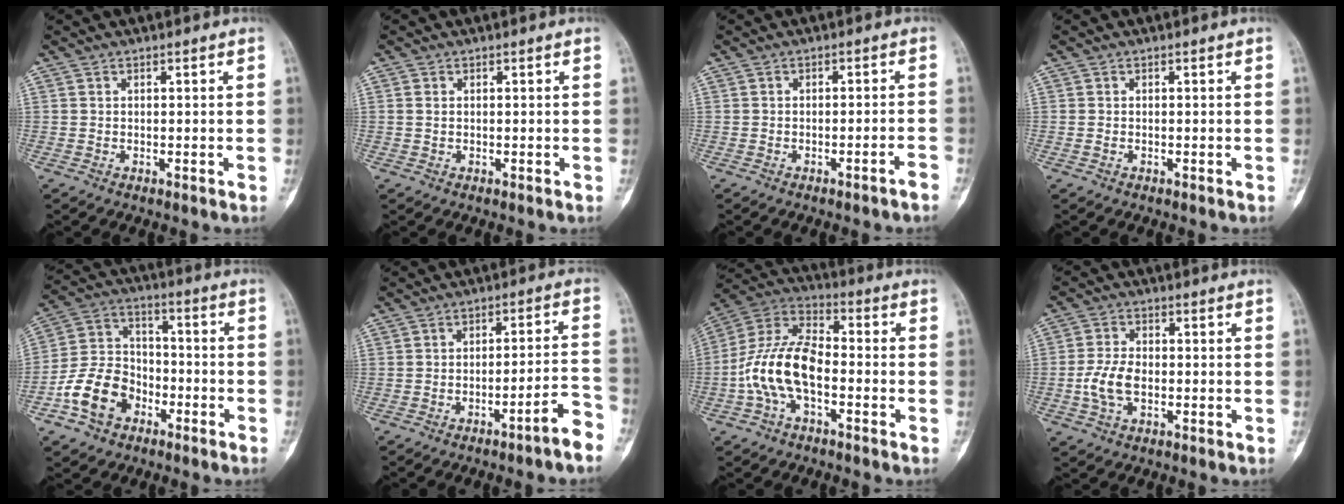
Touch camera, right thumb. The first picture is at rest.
{"total": 1.1, "force": [0.0, 0.8, 0.7], "torque": [-0.019, -0.001, -0.001]}
{"total": 2.4, "force": [-1.8, -0.2, 1.6], "torque": [-0.035, 0.014, -0.021]}
{"total": 0.6, "force": [-0.2, 0.4, 0.4], "torque": [-0.019, 0.004, -0.003]}
{"total": 12.4, "force": [-6.1, 8.8, 6.3], "torque": [-0.102, 0.060, -0.116]}
{"total": 7.1, "force": [-4.8, 0.3, 5.2], "torque": [-0.073, 0.048, -0.067]}
{"total": 13.8, "force": [-3.3, 7.2, 11.3], "torque": [-0.228, 0.041, -0.069]}
{"total": 6.2, "force": [-1.3, 3.7, 4.9], "torque": [-0.107, 0.010, -0.026]}